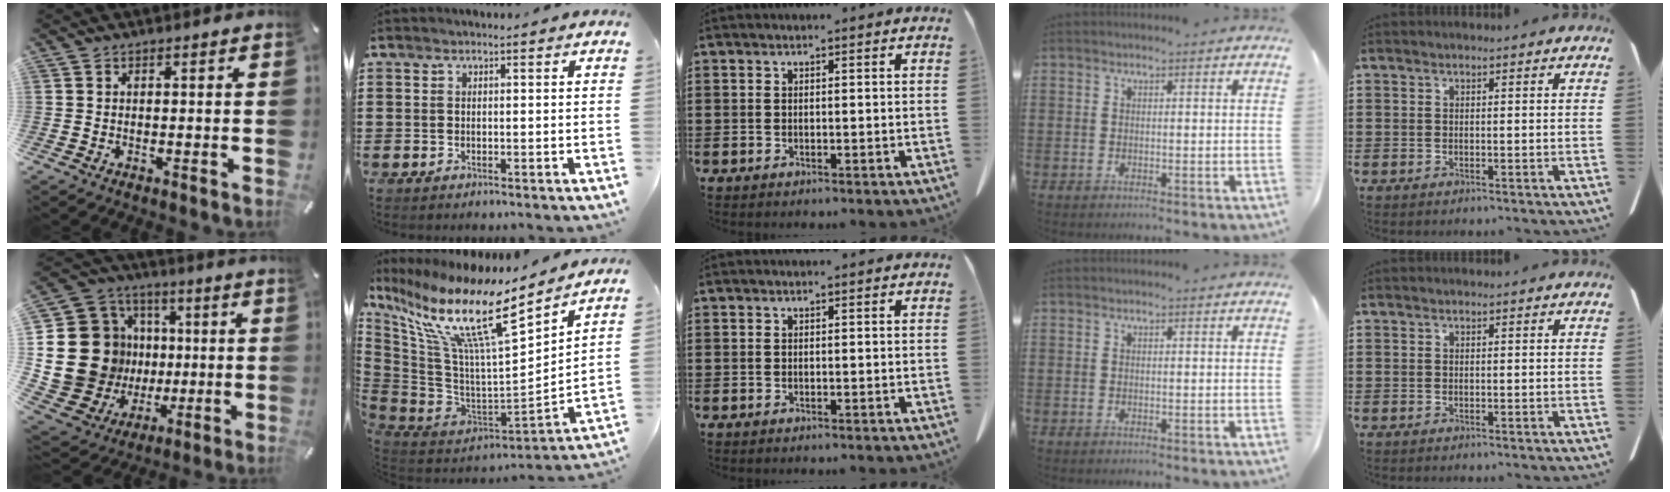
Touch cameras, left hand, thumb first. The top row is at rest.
{"thumb": {"total": 22.4, "force": [0.2, 20.2, 9.6], "torque": [-0.191, -0.013, 0.051]}, "index": {"total": 14.7, "force": [9.0, 2.5, 11.3], "torque": [-0.254, -0.068, 0.136]}}